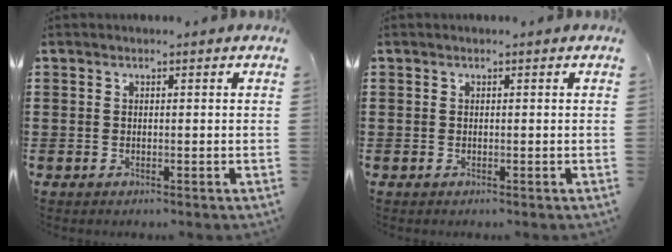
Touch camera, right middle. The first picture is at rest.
{"total": 0.0}